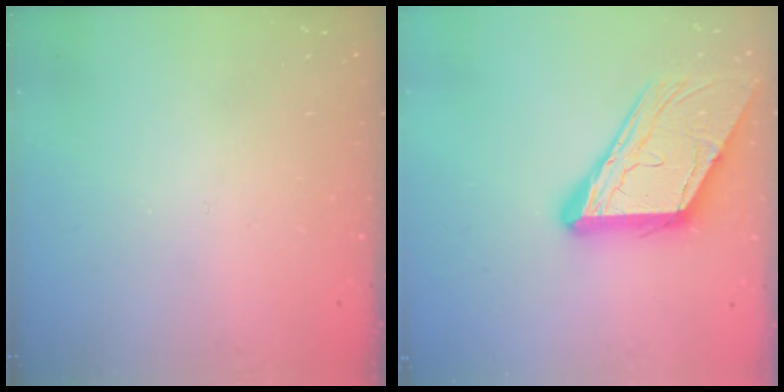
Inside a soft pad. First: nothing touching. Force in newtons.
{"total": 13.5, "press": 13.4, "slide": 1.6}